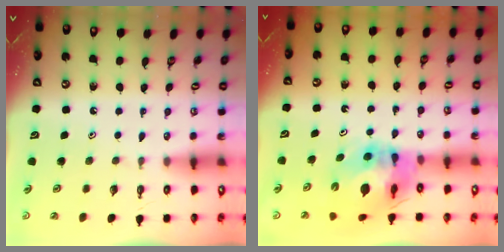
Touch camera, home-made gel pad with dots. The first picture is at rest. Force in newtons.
{"total": 13.9, "press": 13.8, "slide": 1.5}